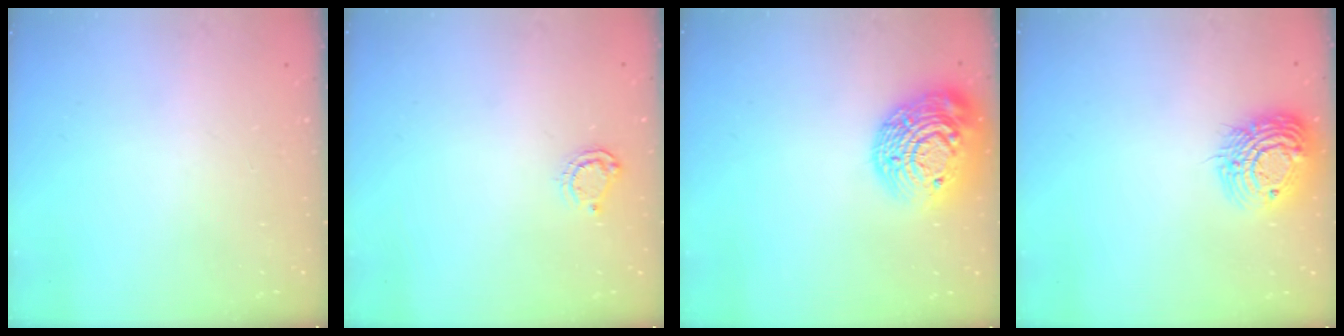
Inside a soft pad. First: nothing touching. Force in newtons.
{"total": 5.1, "press": 5.0, "slide": 0.5}
{"total": 21.4, "press": 21.3, "slide": 1.4}
{"total": 14.5, "press": 14.4, "slide": 1.4}